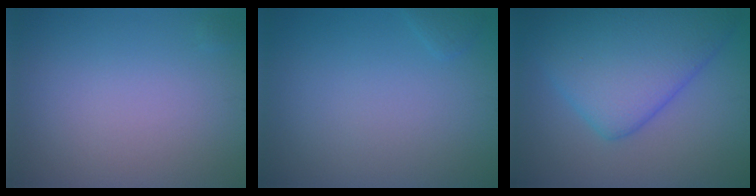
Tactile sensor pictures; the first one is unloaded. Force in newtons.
{"total": 0.6, "press": 0.6, "slide": 0.1}
{"total": 9.4, "press": 9.4, "slide": 0.2}